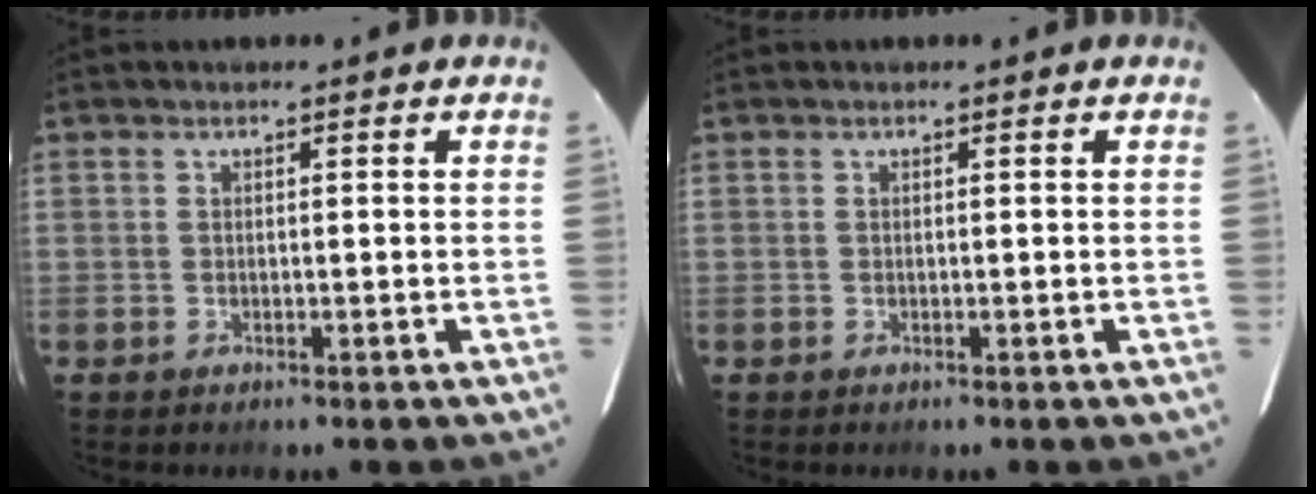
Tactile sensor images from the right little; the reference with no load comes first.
{"total": 0.0}